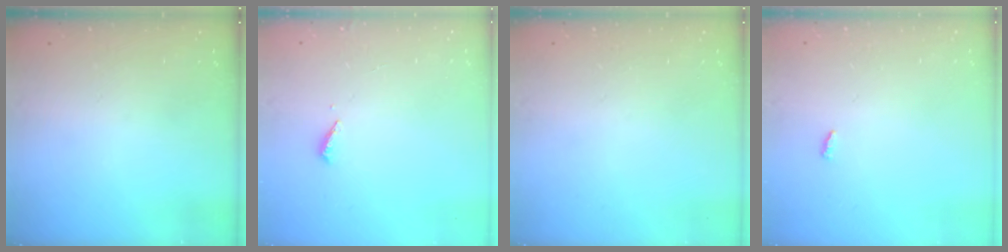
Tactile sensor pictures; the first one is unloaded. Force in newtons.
{"total": 2.0, "press": 2.0, "slide": 0.2}
{"total": 0.0}
{"total": 2.7, "press": 2.7, "slide": 0.2}